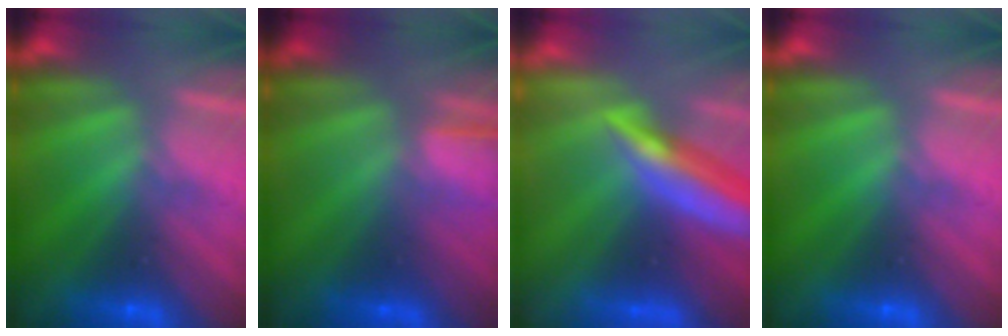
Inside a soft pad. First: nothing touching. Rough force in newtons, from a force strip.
{"total": 1.3}
{"total": 7.7}
{"total": 0.0}